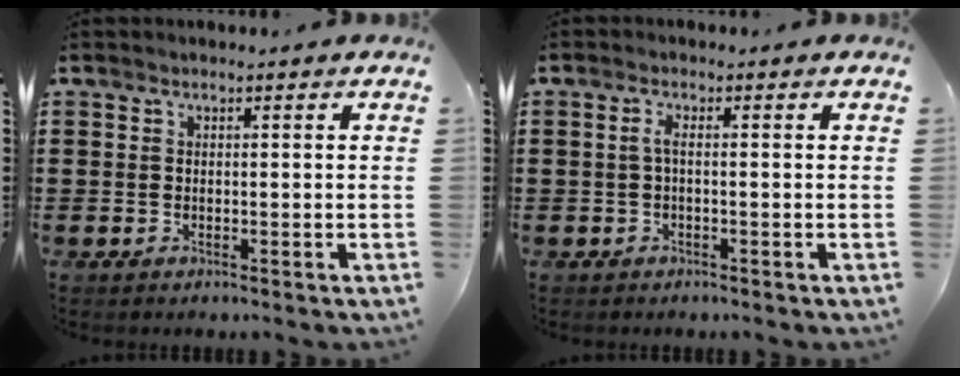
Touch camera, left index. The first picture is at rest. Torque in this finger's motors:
{"motor_torque": [0.02, 0.02, 0.04, 0.01]}